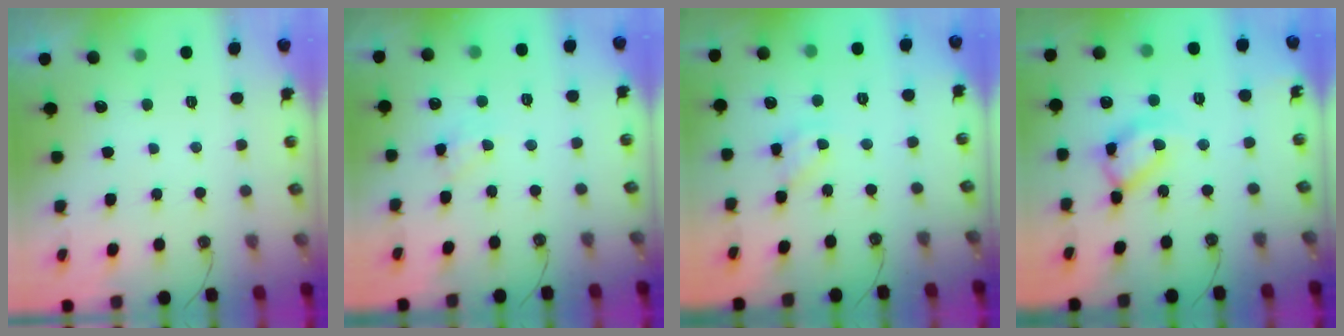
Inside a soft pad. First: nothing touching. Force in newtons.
{"total": 6.0, "press": 5.9, "slide": 0.7}
{"total": 8.2, "press": 8.2, "slide": 0.4}
{"total": 11.9, "press": 11.9, "slide": 1.2}